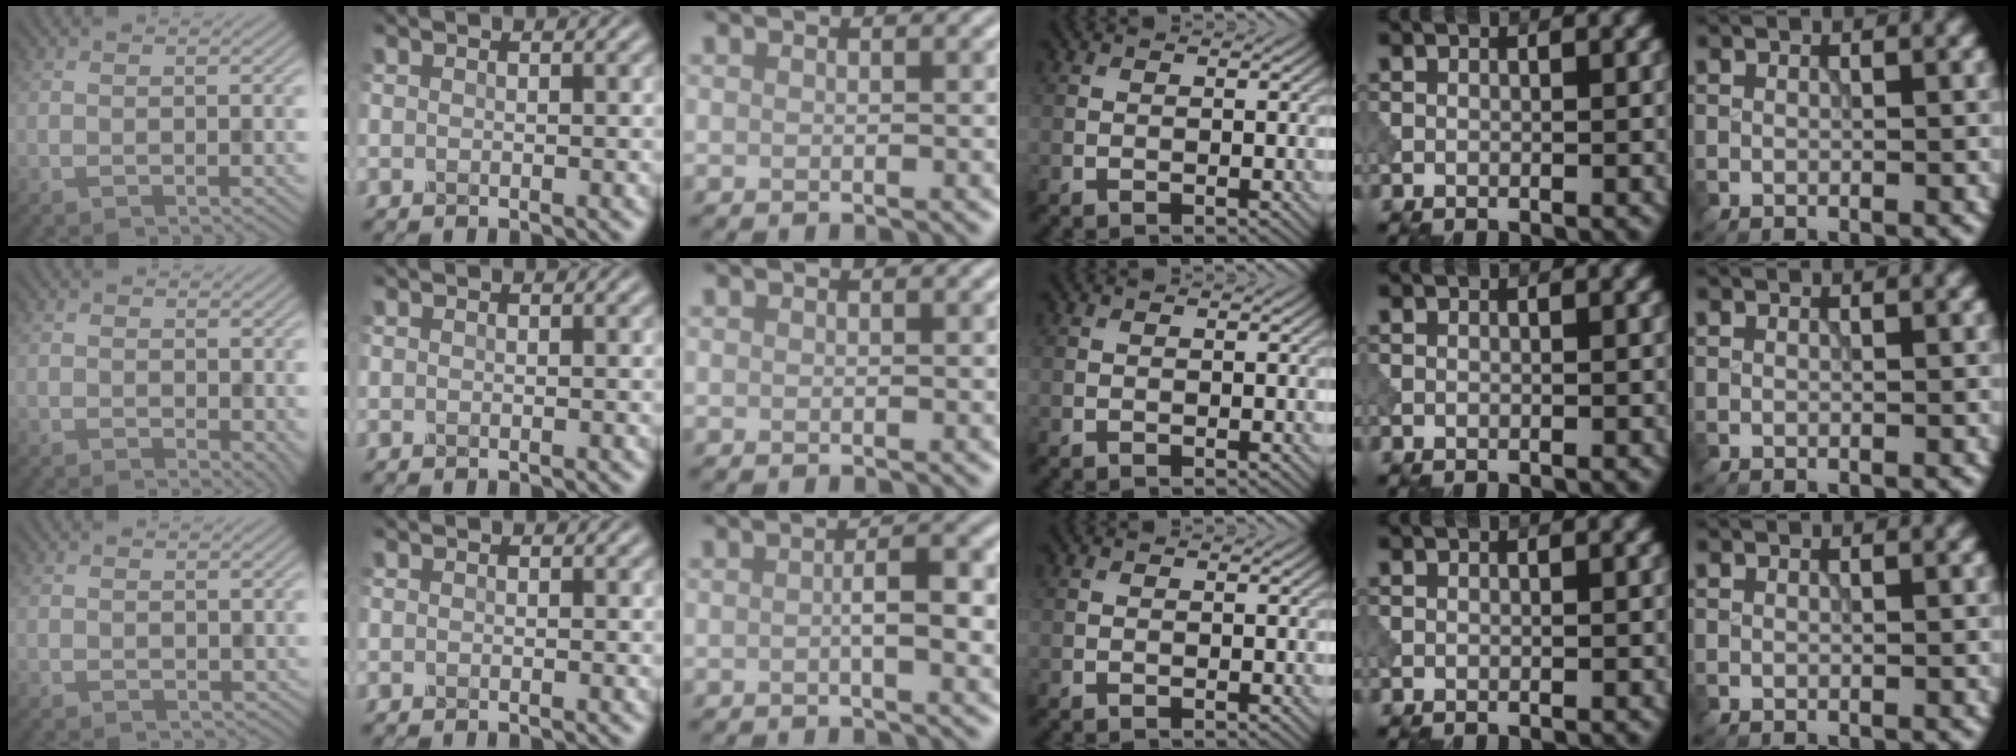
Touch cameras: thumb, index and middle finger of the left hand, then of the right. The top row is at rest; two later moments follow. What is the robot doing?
{"motion": "dispense", "object": "dispenser bottle"}